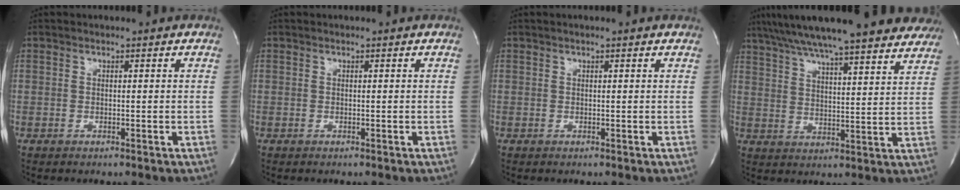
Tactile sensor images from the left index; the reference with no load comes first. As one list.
[{"total": 0.0}, {"total": 1.1, "force": [0.8, 0.0, 0.7], "torque": [-0.013, 0.012, 0.013]}, {"total": 27.0, "force": [23.2, 3.2, 13.4], "torque": [-0.219, 0.008, 0.307]}]